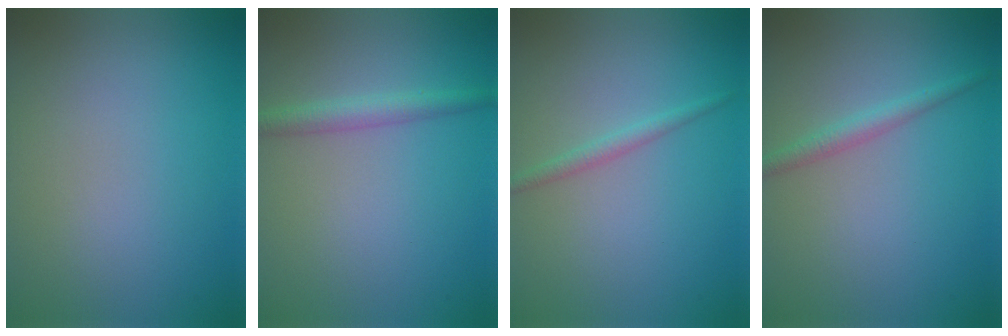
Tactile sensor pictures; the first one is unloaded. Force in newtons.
{"total": 2.3, "press": 2.3, "slide": 0.1}
{"total": 1.3, "press": 1.3, "slide": 0.0}
{"total": 1.7, "press": 1.7, "slide": 0.0}